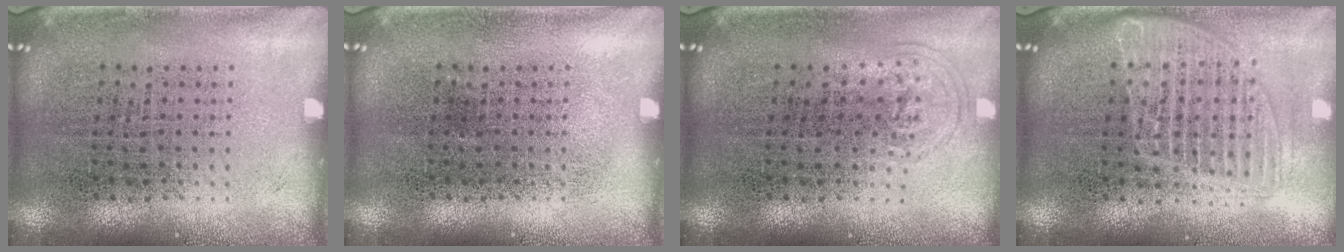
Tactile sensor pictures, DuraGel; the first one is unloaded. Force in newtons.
{"total": 0.0}
{"total": 0.8, "press": 0.6, "slide": 0.5}
{"total": 1.7, "press": 1.5, "slide": 0.8}